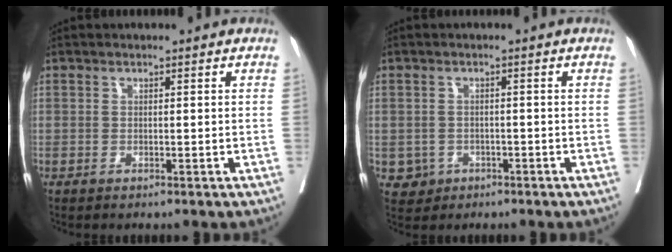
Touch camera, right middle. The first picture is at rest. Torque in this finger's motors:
{"motor_torque": [-0.37, -0.01, -0.03, -0.01]}